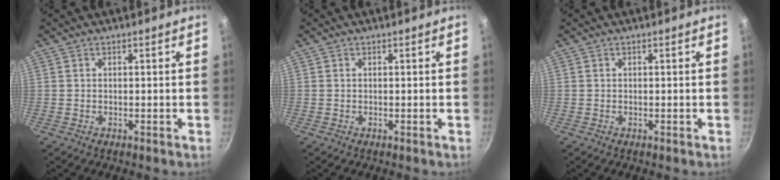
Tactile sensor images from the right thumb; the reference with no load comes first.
{"total": 0.0}
{"total": 0.0}